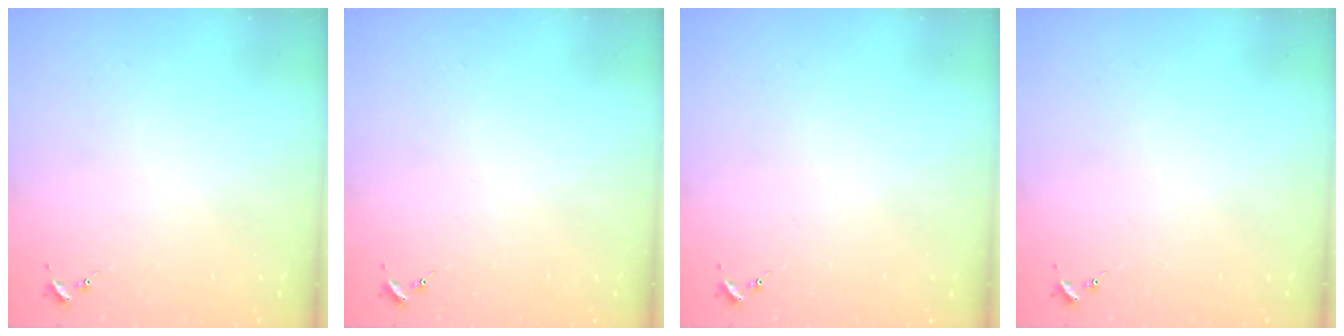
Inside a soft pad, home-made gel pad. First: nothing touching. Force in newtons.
{"total": 0.0}
{"total": 0.0}
{"total": 0.0}